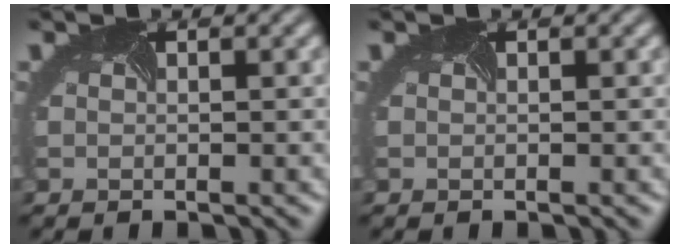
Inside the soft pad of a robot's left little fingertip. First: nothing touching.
{"total": 0.0}